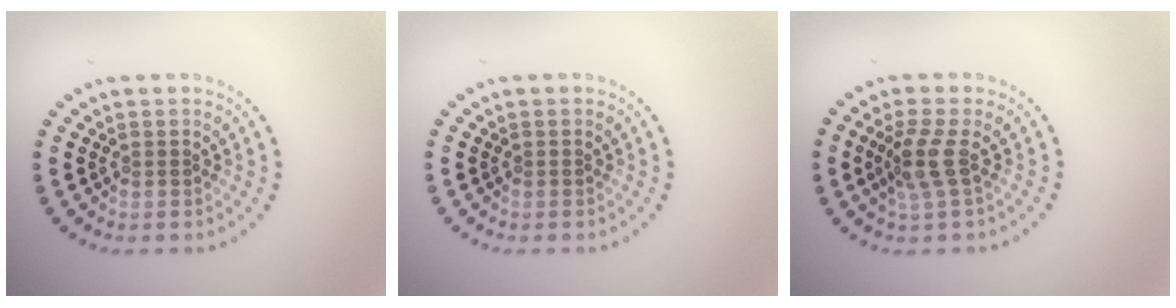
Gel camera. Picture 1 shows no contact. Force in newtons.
{"total": 0.0}
{"total": 2.4, "press": 1.9, "slide": 1.5}